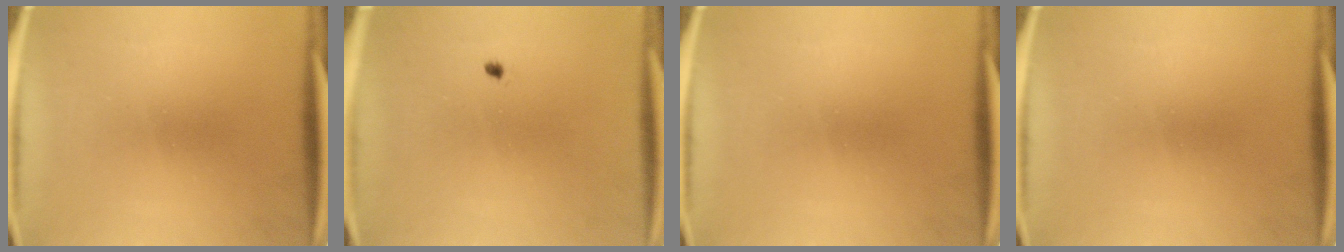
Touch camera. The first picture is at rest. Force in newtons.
{"total": 0.6}
{"total": 0.0}
{"total": 0.0}